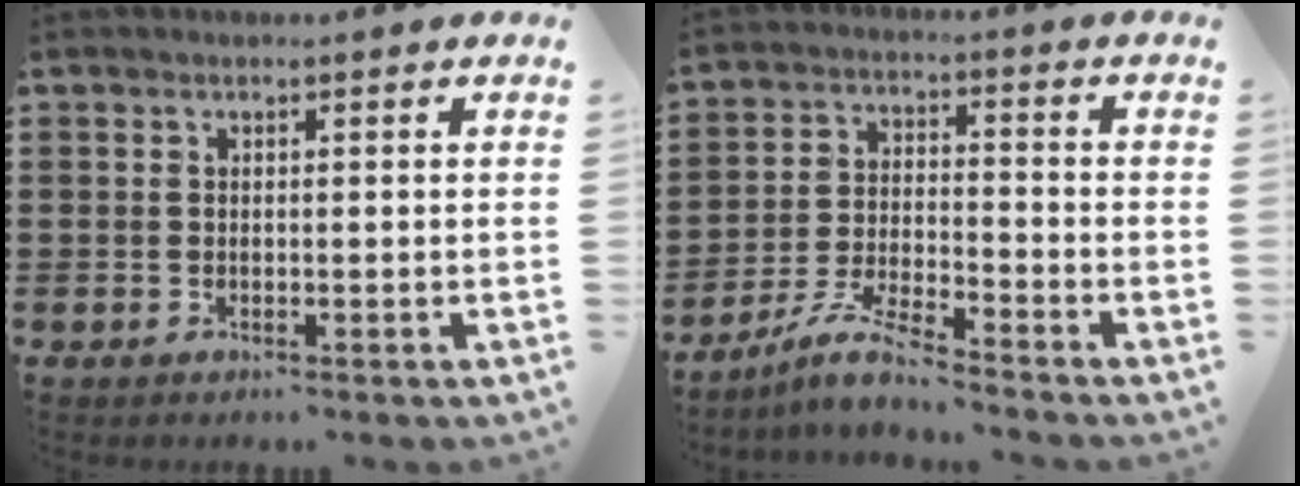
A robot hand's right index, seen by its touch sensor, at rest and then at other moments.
{"total": 6.2, "force": [-5.6, 0.1, 2.7], "torque": [-0.073, -0.010, -0.112]}